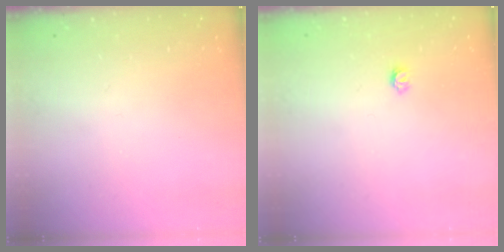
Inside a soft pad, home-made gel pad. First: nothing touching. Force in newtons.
{"total": 3.2, "press": 3.2, "slide": 0.3}